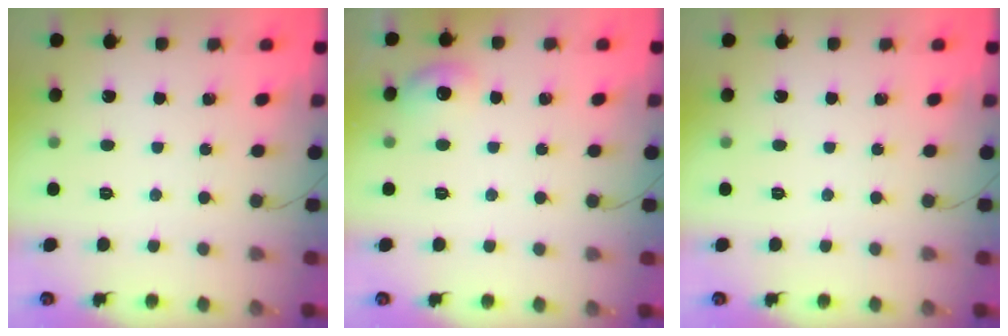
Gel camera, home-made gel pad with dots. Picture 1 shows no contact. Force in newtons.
{"total": 6.4, "press": 6.2, "slide": 1.4}
{"total": 0.0}